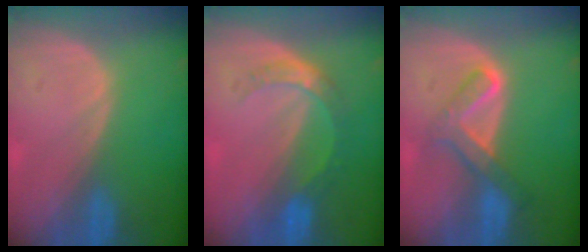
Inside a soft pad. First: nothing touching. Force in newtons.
{"total": 5.2, "press": 4.7, "slide": 2.4}
{"total": 5.7, "press": 5.6, "slide": 1.0}